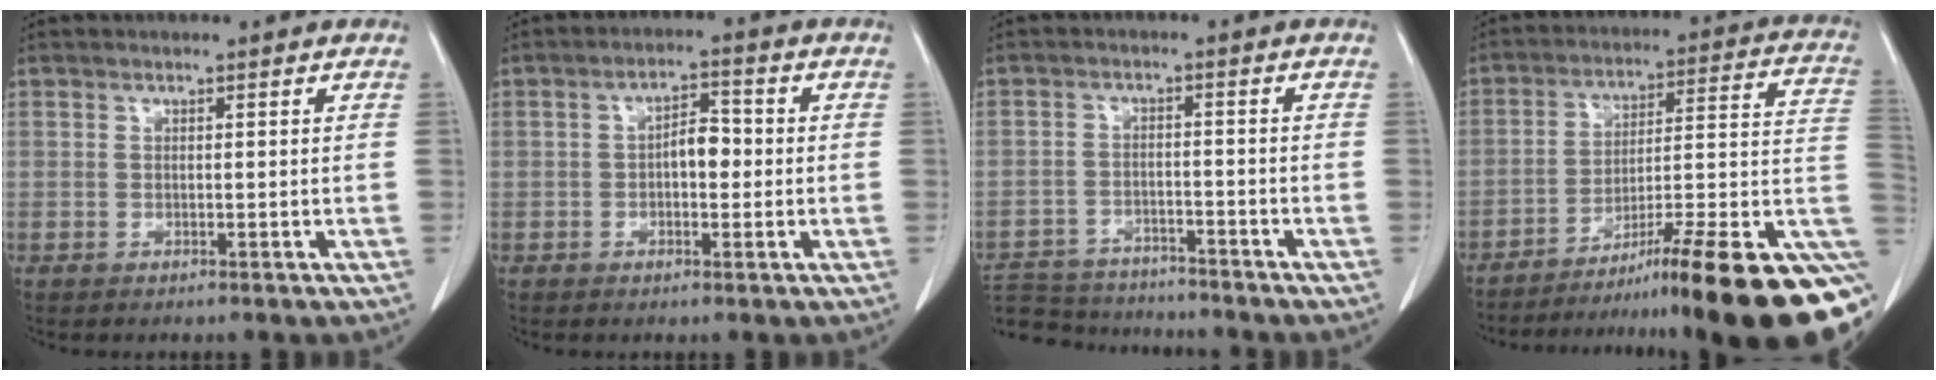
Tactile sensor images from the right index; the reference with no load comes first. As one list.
[{"total": 4.3, "force": [-0.4, 2.0, 3.8], "torque": [-0.060, 0.013, -0.007]}, {"total": 12.1, "force": [-11.3, 3.0, 3.1], "torque": [-0.054, 0.001, -0.170]}, {"total": 25.4, "force": [-15.6, 1.4, 20.0], "torque": [-0.172, 0.014, -0.233]}]